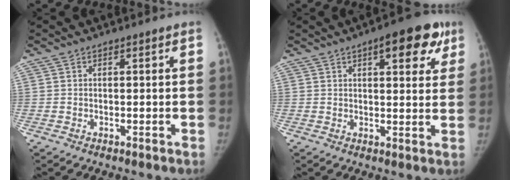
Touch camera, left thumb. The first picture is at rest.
{"total": 11.1, "force": [5.6, 4.4, 8.5], "torque": [-0.067, -0.009, 0.066]}